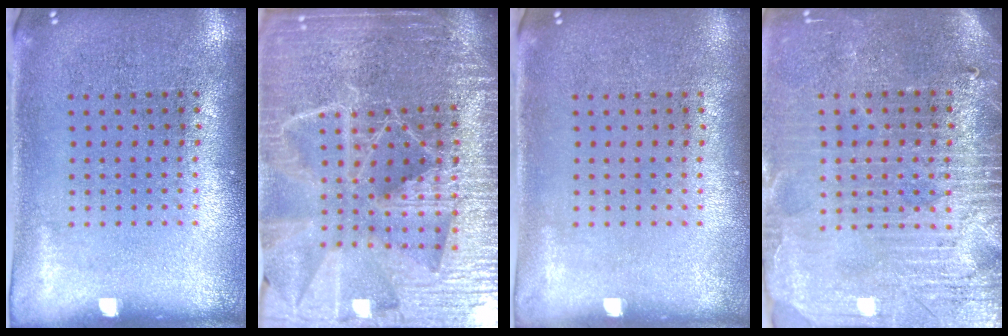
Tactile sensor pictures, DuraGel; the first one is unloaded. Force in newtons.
{"total": 6.2, "press": 5.4, "slide": 3.0}
{"total": 0.0}
{"total": 3.9, "press": 3.5, "slide": 1.7}